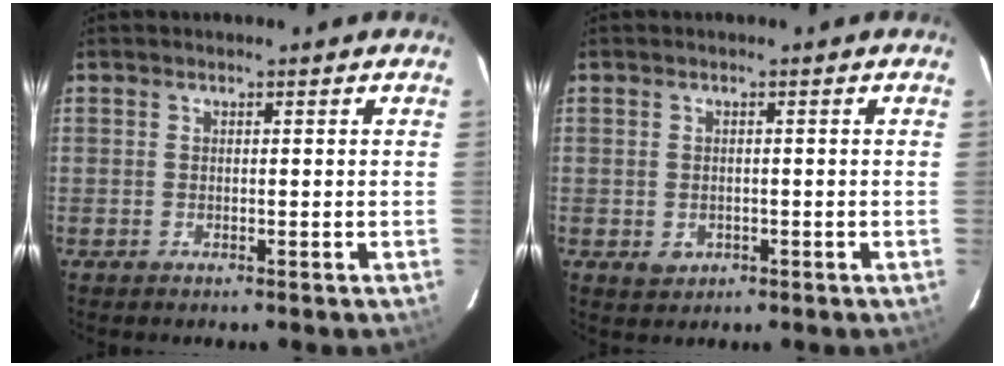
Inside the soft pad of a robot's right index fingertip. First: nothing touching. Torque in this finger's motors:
{"motor_torque": [0.06, -0.11, -0.02, 0.02]}